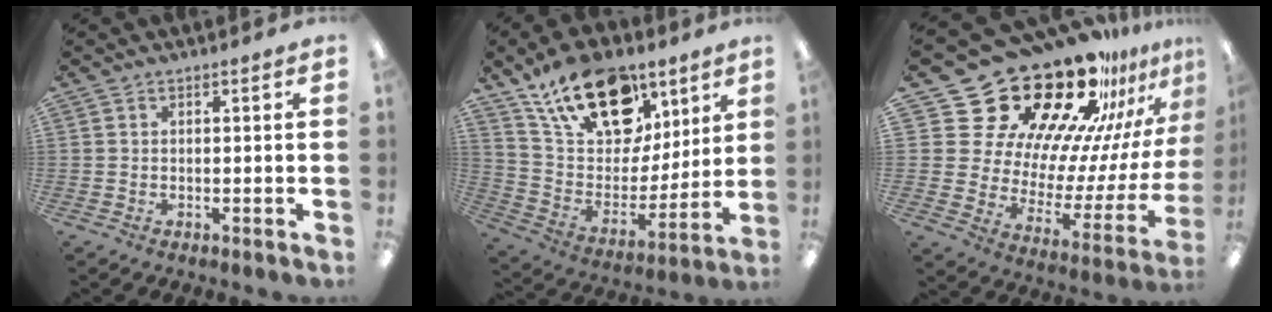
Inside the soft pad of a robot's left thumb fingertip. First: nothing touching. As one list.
[{"total": 22.2, "force": [14.0, 12.4, 11.9], "torque": [-0.199, -0.069, 0.252]}, {"total": 31.0, "force": [24.5, 14.0, 12.7], "torque": [-0.164, -0.215, 0.457]}]